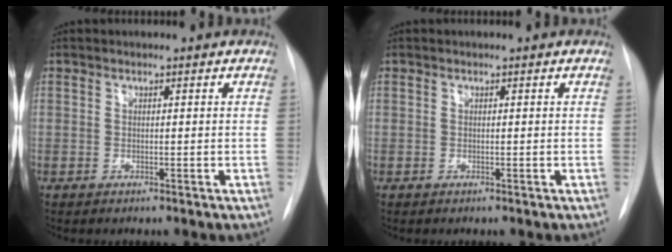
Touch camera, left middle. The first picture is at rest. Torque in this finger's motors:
{"motor_torque": [0.09, -0.07, 0.03, 0.01]}